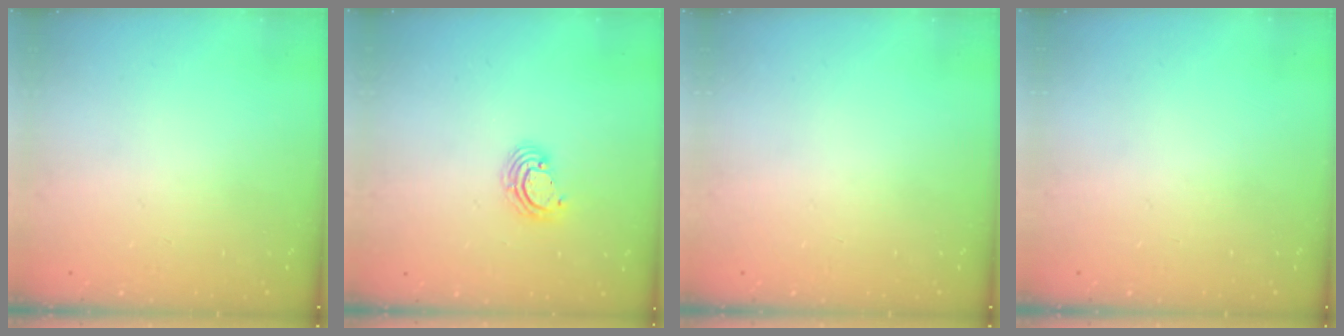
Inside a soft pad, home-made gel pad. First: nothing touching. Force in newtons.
{"total": 3.6, "press": 3.6, "slide": 0.2}
{"total": 0.0}
{"total": 0.0}